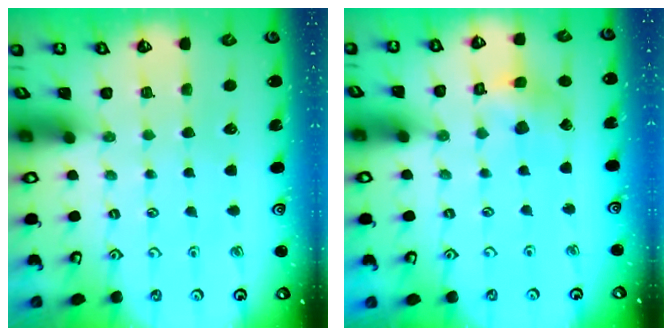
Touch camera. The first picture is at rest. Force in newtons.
{"total": 6.2, "press": 6.2, "slide": 0.4}